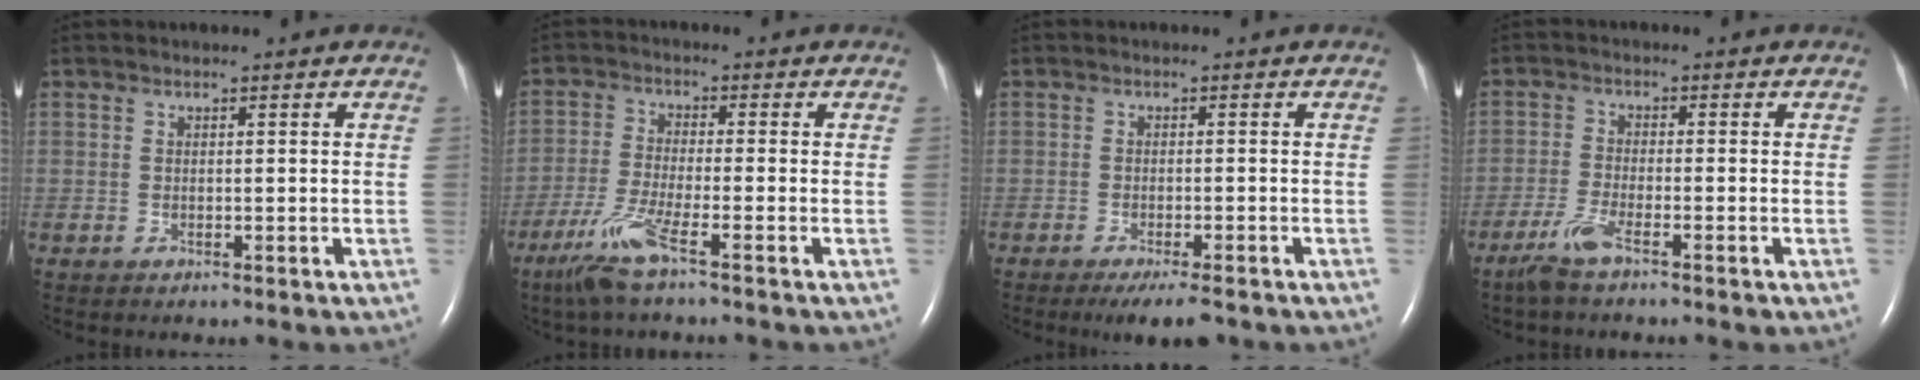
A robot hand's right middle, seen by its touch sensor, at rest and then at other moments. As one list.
[{"total": 6.6, "force": [-4.3, -0.2, 5.1], "torque": [-0.114, -0.019, -0.090]}, {"total": 5.0, "force": [-3.8, 0.8, 3.2], "torque": [-0.044, -0.010, -0.054]}, {"total": 4.2, "force": [-3.1, 0.2, 2.8], "torque": [-0.069, -0.009, -0.065]}]